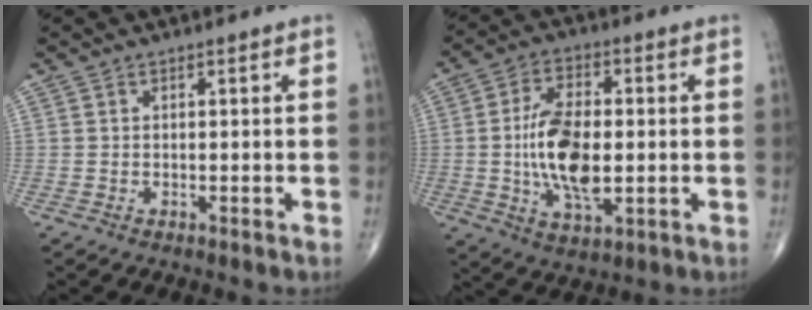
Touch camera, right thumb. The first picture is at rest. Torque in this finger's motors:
{"motor_torque": [2.33, 2.67, 1.58, -0.09, 0.22]}